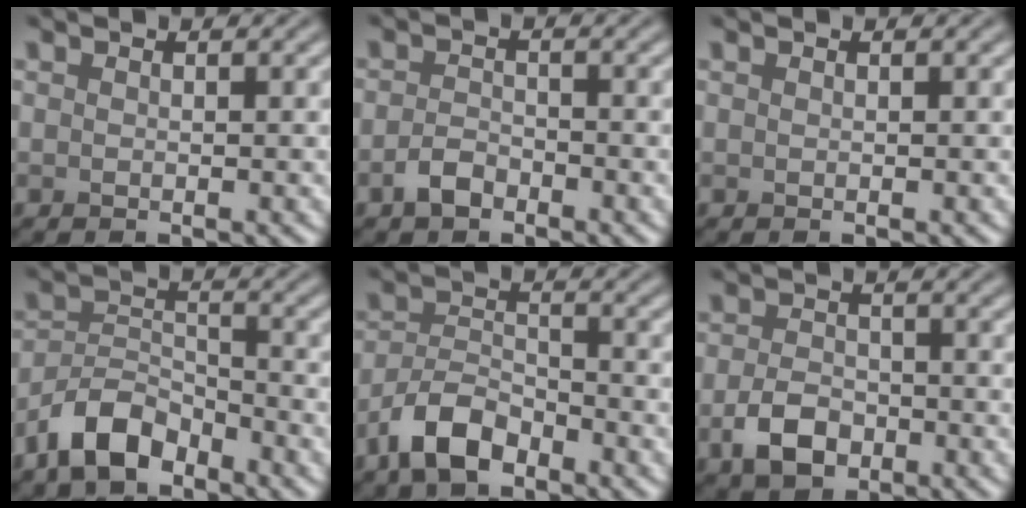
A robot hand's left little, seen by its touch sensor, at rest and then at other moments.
{"total": 2.0, "force": [-1.5, 1.0, 0.9], "torque": [-0.017, 0.004, -0.034]}
{"total": 0.0}
{"total": 5.1, "force": [-3.9, 2.3, 2.5], "torque": [-0.041, 0.006, -0.084]}
{"total": 4.6, "force": [-3.2, 2.0, 2.5], "torque": [-0.044, 0.003, -0.070]}
{"total": 3.9, "force": [-1.8, 2.6, 2.3], "torque": [-0.047, -0.002, -0.038]}